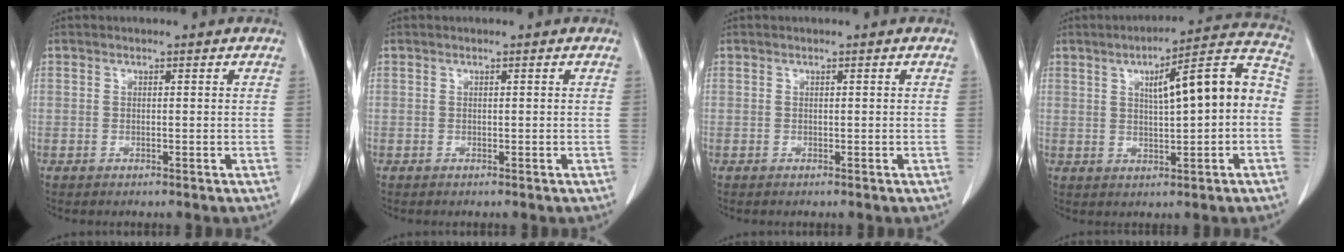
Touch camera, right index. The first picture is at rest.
{"total": 0.0}
{"total": 0.0}
{"total": 12.0, "force": [0.8, 2.1, 11.8], "torque": [-0.158, 0.041, 0.011]}